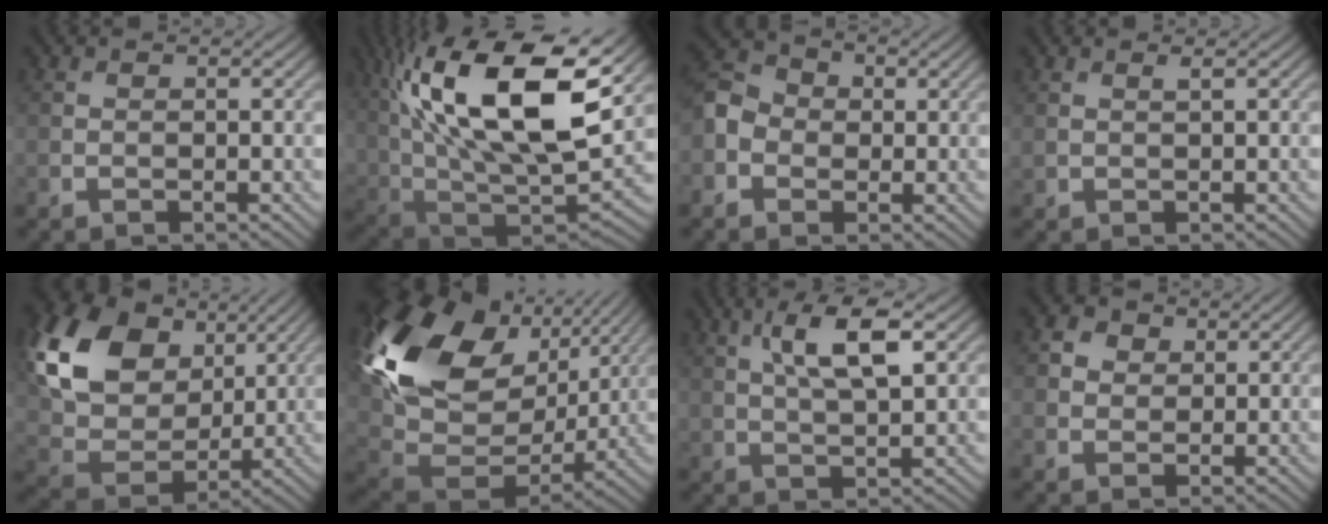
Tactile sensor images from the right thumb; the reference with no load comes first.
{"total": 21.4, "force": [8.1, 9.4, 17.4], "torque": [-0.353, 0.030, 0.145]}
{"total": 4.9, "force": [-0.8, 4.2, 2.5], "torque": [-0.062, 0.009, -0.031]}
{"total": 0.8, "force": [0.5, 0.1, 0.6], "torque": [-0.016, 0.002, 0.010]}
{"total": 17.7, "force": [6.9, 12.4, 10.6], "torque": [-0.264, 0.024, 0.134]}
{"total": 20.5, "force": [6.7, 13.8, 13.5], "torque": [-0.300, -0.006, 0.139]}
{"total": 7.9, "force": [3.0, 2.7, 6.8], "torque": [-0.130, 0.008, 0.052]}
{"total": 3.0, "force": [1.1, 2.6, 1.2], "torque": [-0.029, 0.002, 0.015]}